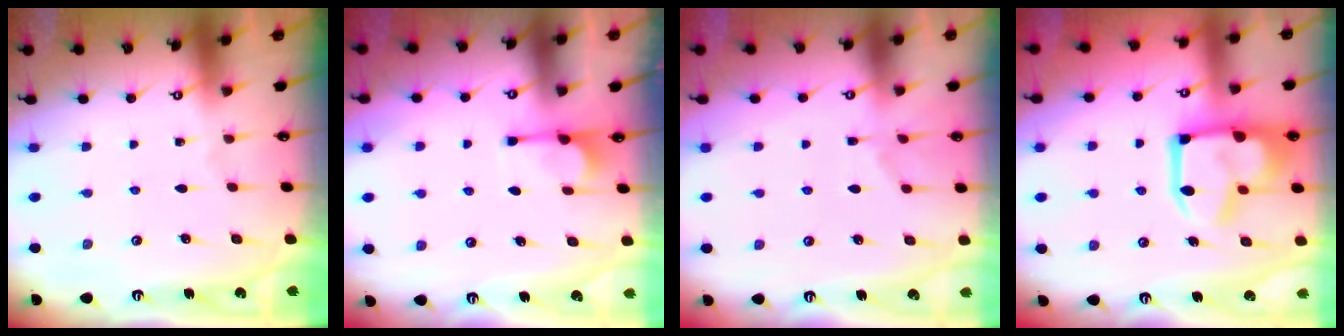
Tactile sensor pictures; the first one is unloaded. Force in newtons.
{"total": 1.3, "press": 1.1, "slide": 0.6}
{"total": 1.2, "press": 0.5, "slide": 1.1}
{"total": 14.7, "press": 14.6, "slide": 1.8}